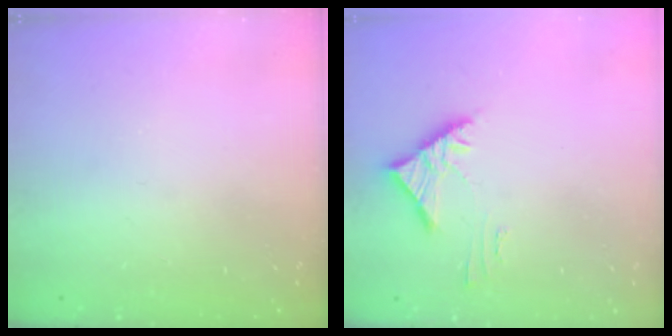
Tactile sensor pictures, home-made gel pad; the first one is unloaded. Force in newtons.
{"total": 3.6, "press": 3.5, "slide": 0.9}